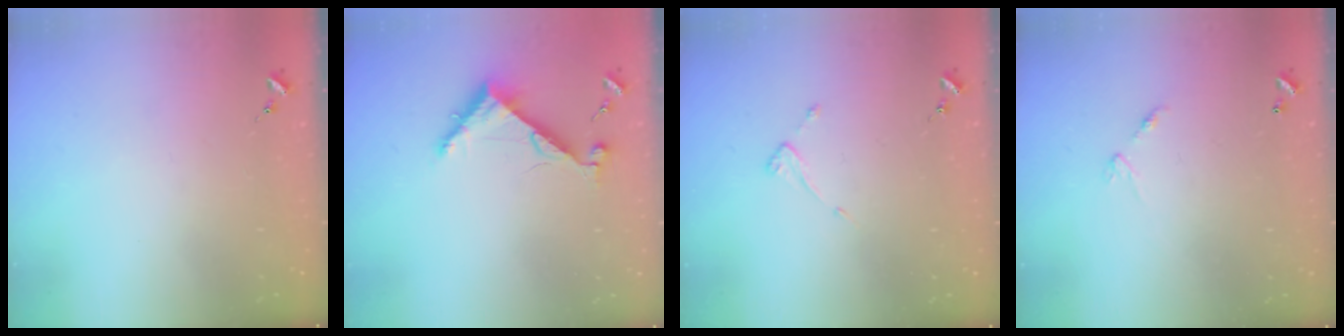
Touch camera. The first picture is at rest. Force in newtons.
{"total": 6.9, "press": 6.9, "slide": 0.6}
{"total": 3.6, "press": 3.6, "slide": 0.2}
{"total": 5.8, "press": 5.8, "slide": 0.4}